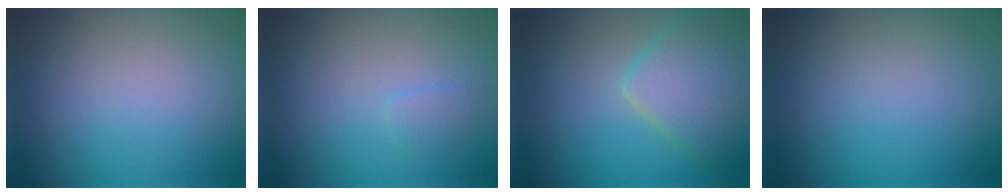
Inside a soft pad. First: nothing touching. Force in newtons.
{"total": 0.8, "press": 0.8, "slide": 0.0}
{"total": 5.7, "press": 5.7, "slide": 0.3}
{"total": 0.0}